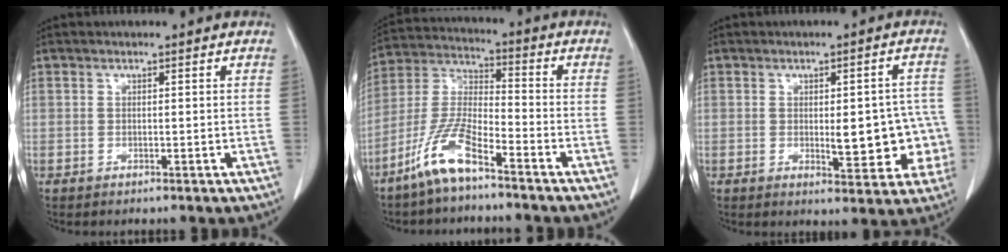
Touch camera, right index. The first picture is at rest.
{"total": 9.8, "force": [-6.7, 1.5, 7.1], "torque": [-0.158, -0.013, -0.140]}
{"total": 9.8, "force": [-1.4, 3.6, 9.0], "torque": [-0.101, 0.014, -0.008]}